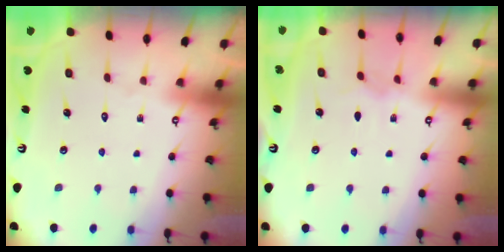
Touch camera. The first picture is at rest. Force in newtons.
{"total": 2.6, "press": 2.6, "slide": 0.4}